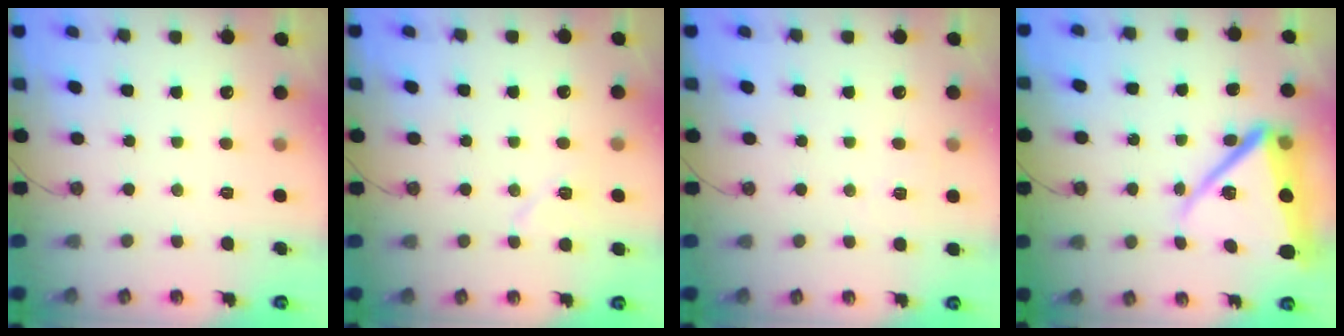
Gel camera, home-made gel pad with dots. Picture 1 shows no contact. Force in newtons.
{"total": 6.9, "press": 6.8, "slide": 1.3}
{"total": 4.0, "press": 3.9, "slide": 0.6}
{"total": 16.7, "press": 15.4, "slide": 6.6}